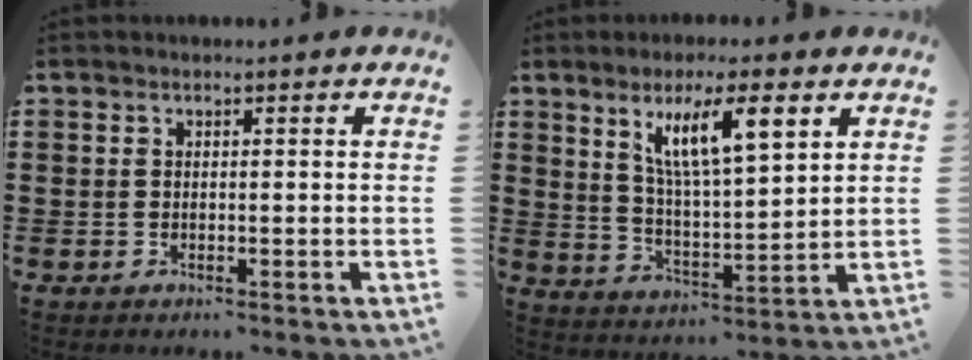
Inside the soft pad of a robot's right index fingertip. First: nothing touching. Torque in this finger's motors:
{"motor_torque": [0.51, 0.20, 0.39, 0.21]}